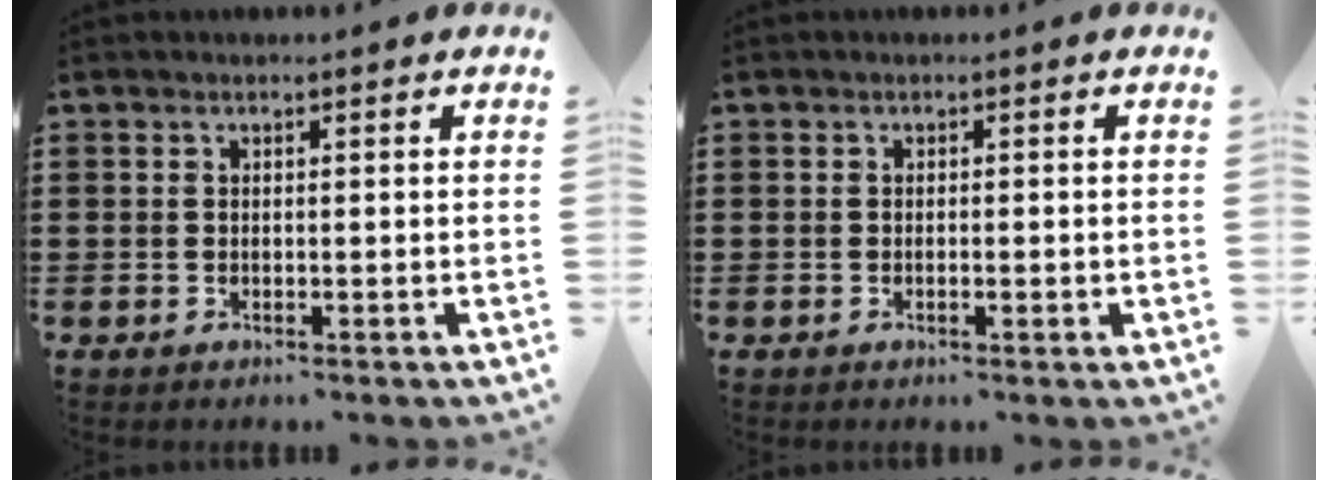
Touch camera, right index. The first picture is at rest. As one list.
[{"total": 0.9, "force": [-0.2, 0.2, 0.9], "torque": [-0.015, -0.003, -0.003]}]